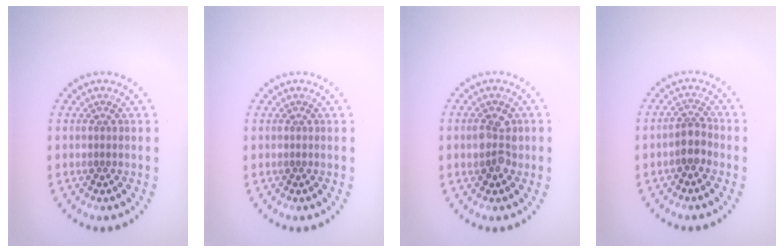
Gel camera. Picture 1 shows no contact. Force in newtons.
{"total": 0.0}
{"total": 2.4, "press": 2.4, "slide": 0.1}
{"total": 2.1, "press": 1.7, "slide": 1.2}